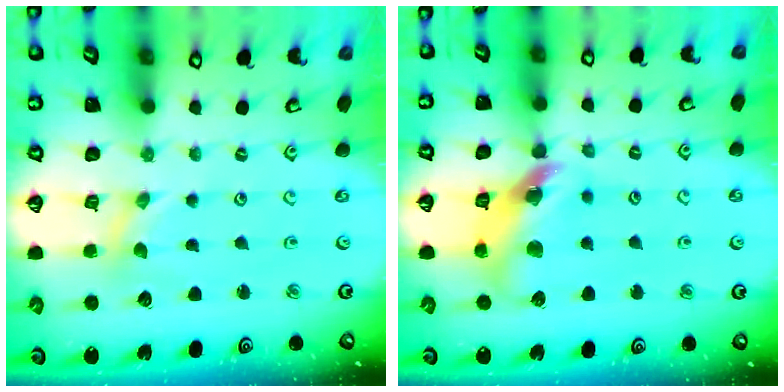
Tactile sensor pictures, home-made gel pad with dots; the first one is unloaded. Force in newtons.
{"total": 14.3, "press": 14.2, "slide": 1.6}